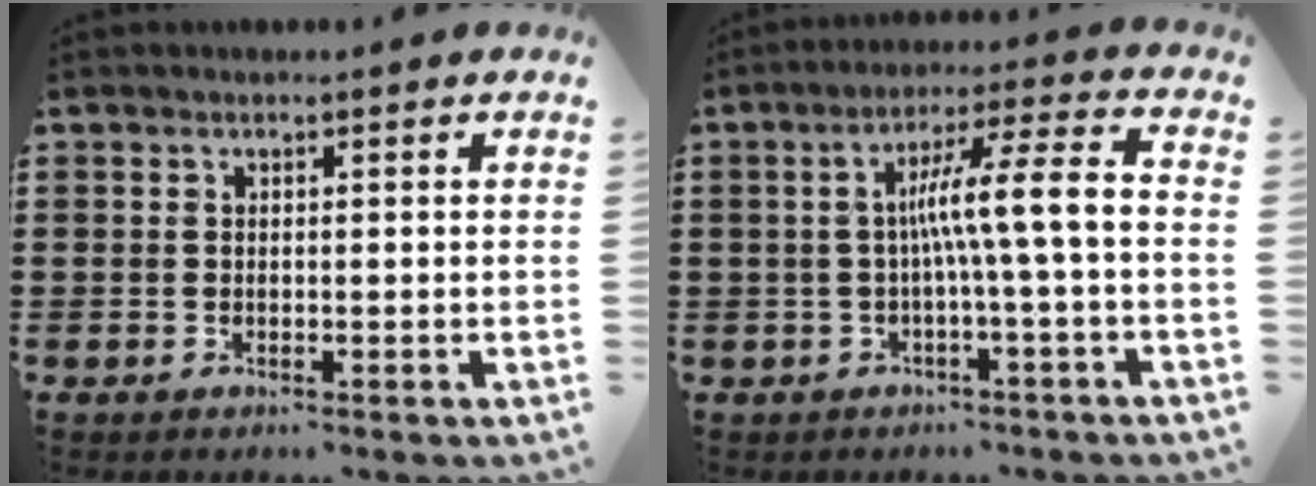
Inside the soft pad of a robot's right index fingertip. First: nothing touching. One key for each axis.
{"total": 8.3, "fx": -0.9, "fy": -0.2, "fz": 8.2, "tx": -0.149, "ty": 0.004, "tz": -0.024}